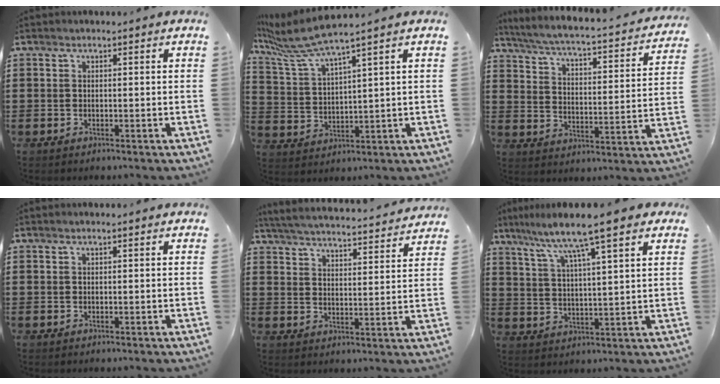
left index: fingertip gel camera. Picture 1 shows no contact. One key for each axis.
{"total": 6.4, "fx": 5.2, "fy": -0.1, "fz": 3.8, "tx": -0.104, "ty": -0.028, "tz": 0.085}
{"total": 3.7, "fx": 3.2, "fy": -0.2, "fz": 1.9, "tx": -0.057, "ty": -0.033, "tz": 0.043}
{"total": 0.5, "fx": 0.3, "fy": 0.0, "fz": 0.4, "tx": -0.008, "ty": -0.001, "tz": 0.007}
{"total": 4.4, "fx": 4.3, "fy": -0.5, "fz": 0.8, "tx": -0.038, "ty": -0.038, "tz": 0.068}
{"total": 8.3, "fx": 6.7, "fy": -0.1, "fz": 5.0, "tx": -0.113, "ty": -0.037, "tz": 0.106}